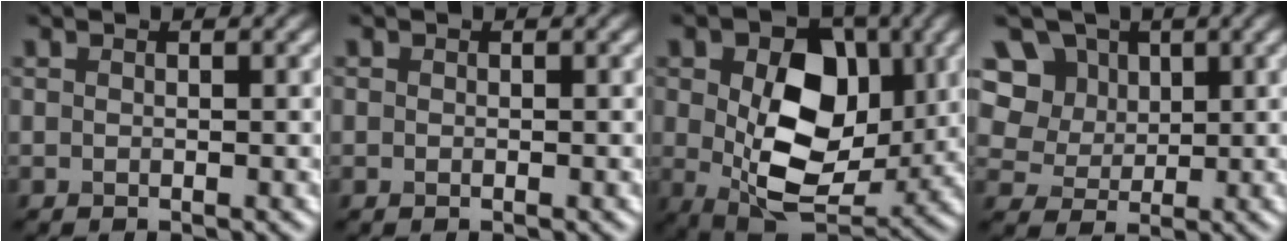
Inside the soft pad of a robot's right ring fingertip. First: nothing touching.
{"total": 0.0}
{"total": 11.2, "force": [0.8, 7.3, 8.4], "torque": [-0.137, -0.017, 0.020]}
{"total": 11.0, "force": [5.0, 8.6, 4.7], "torque": [-0.112, 0.026, 0.077]}